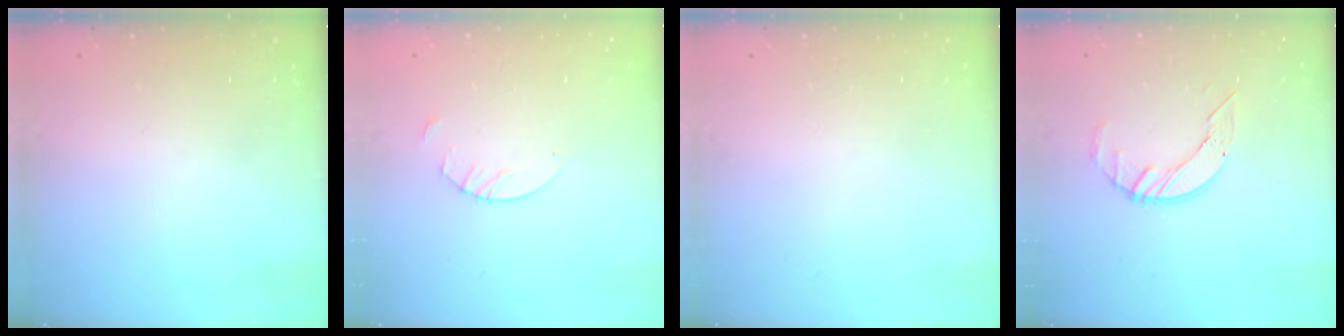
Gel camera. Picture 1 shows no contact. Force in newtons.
{"total": 2.7, "press": 2.7, "slide": 0.2}
{"total": 0.0}
{"total": 5.7, "press": 5.7, "slide": 0.6}